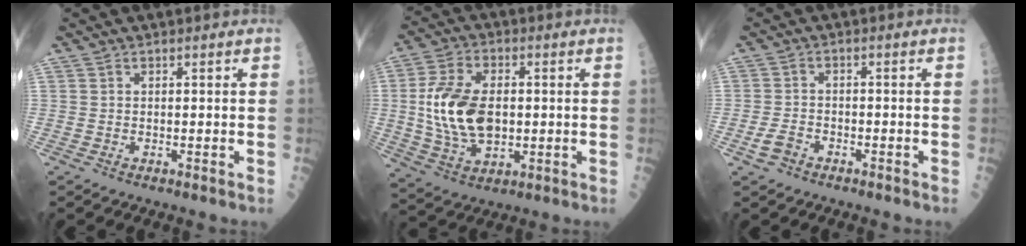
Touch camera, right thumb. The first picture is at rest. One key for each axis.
{"total": 14.7, "fx": 0.4, "fy": 8.5, "fz": 12.0, "tx": -0.226, "ty": 0.001, "tz": 0.010}
{"total": 3.0, "fx": -1.7, "fy": 1.9, "fz": 1.5, "tx": -0.033, "ty": 0.013, "tz": -0.031}